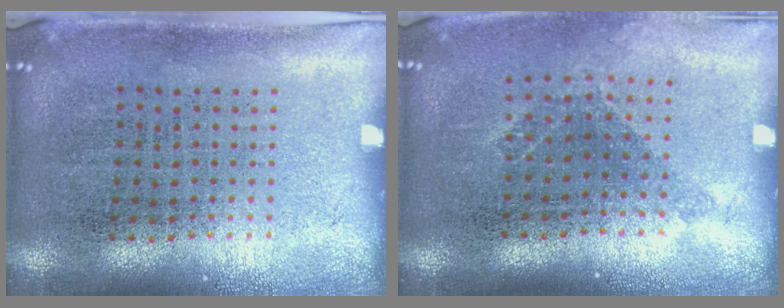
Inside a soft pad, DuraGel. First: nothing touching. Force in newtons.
{"total": 1.0, "press": 0.8, "slide": 0.6}